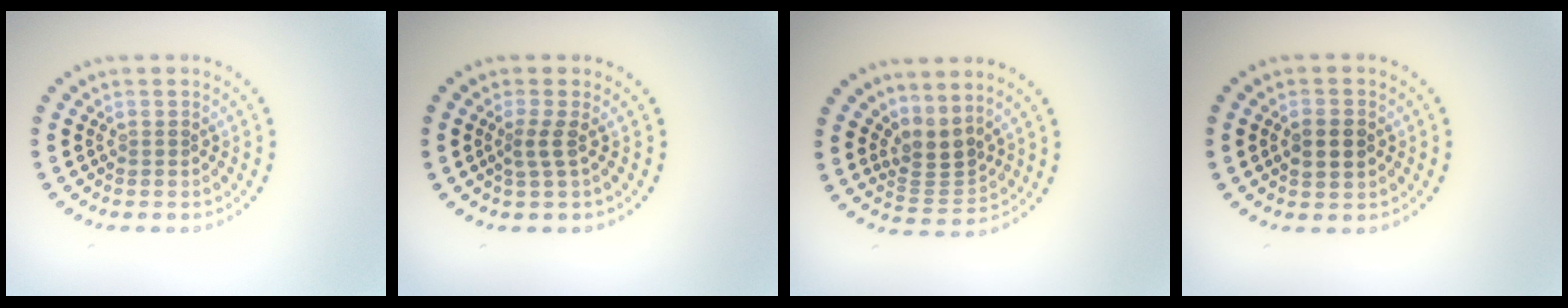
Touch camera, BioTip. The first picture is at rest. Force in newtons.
{"total": 1.6, "press": 1.0, "slide": 1.2}
{"total": 2.8, "press": 2.0, "slide": 1.9}
{"total": 2.4, "press": 2.4, "slide": 0.1}